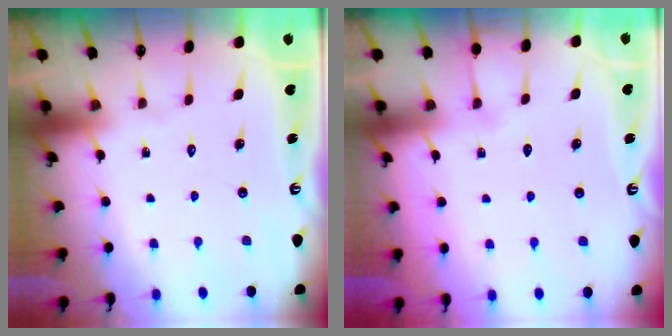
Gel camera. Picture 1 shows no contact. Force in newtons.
{"total": 3.5, "press": 3.5, "slide": 0.6}